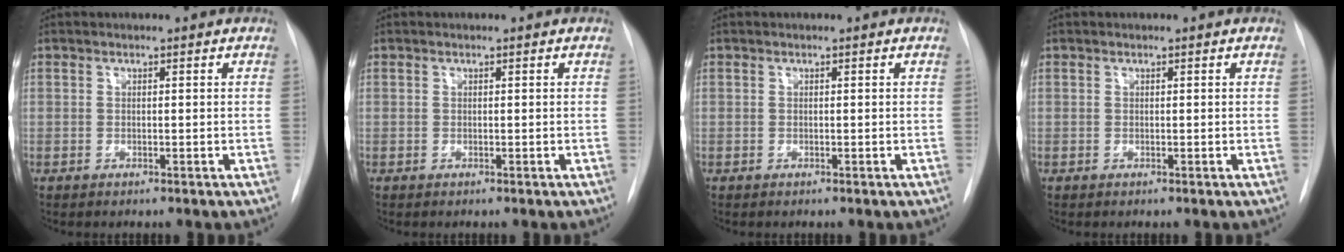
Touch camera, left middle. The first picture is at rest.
{"total": 0.0}
{"total": 0.0}
{"total": 0.0}